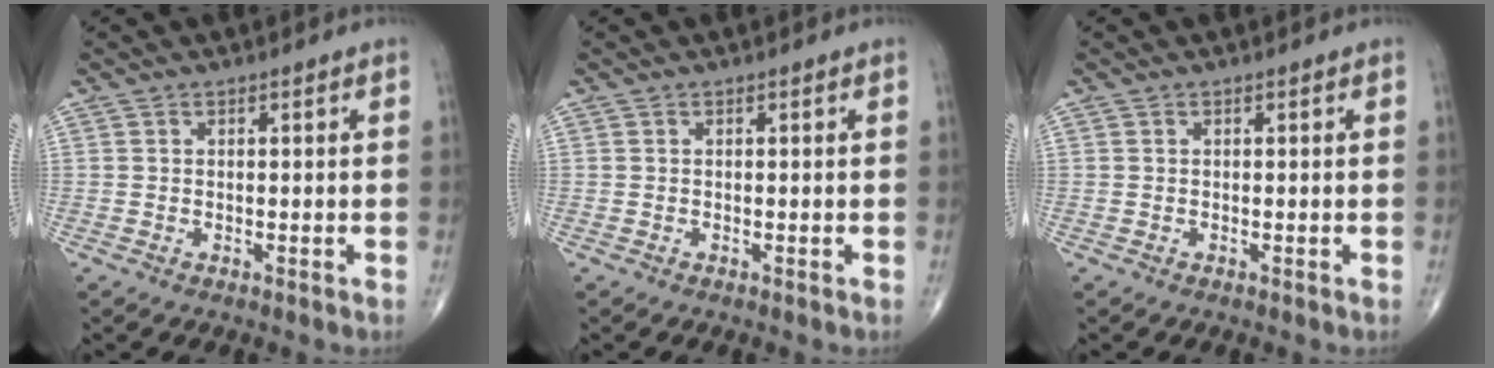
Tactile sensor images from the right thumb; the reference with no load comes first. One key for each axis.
{"total": 0.0}
{"total": 0.0}